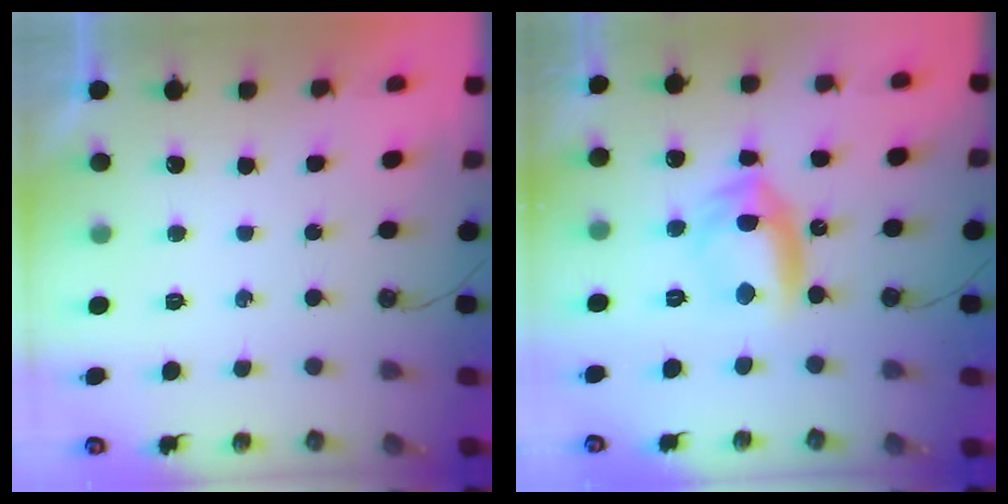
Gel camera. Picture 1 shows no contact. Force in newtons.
{"total": 11.4, "press": 11.4, "slide": 1.3}